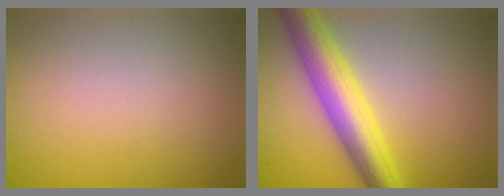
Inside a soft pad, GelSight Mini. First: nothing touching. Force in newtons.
{"total": 6.9, "press": 6.9, "slide": 0.1}